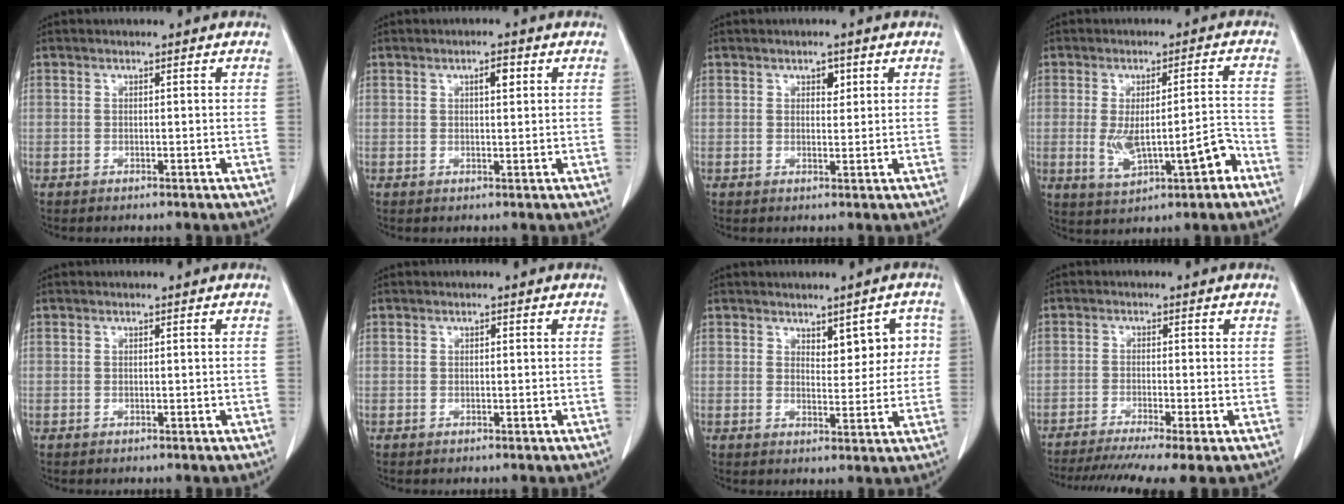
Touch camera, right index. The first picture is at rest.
{"total": 2.0, "force": [0.8, 0.6, 1.8], "torque": [-0.030, 0.000, 0.012]}
{"total": 1.7, "force": [0.8, 1.0, 1.1], "torque": [-0.013, -0.001, 0.011]}
{"total": 9.1, "force": [-2.8, 2.3, 8.3], "torque": [-0.141, 0.012, -0.028]}
{"total": 0.0}
{"total": 0.0}
{"total": 5.3, "force": [1.8, 2.7, 4.2], "torque": [-0.041, 0.013, 0.028]}
{"total": 9.7, "force": [-7.3, -0.1, 6.5], "torque": [-0.099, -0.015, -0.114]}